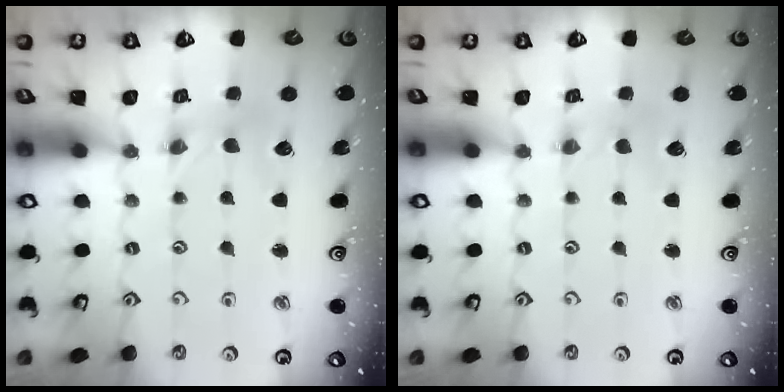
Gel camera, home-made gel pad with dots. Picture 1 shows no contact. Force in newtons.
{"total": 0.5, "press": 0.5, "slide": 0.2}